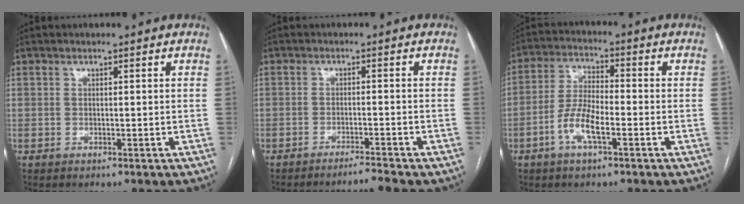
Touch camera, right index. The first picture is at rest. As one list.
[{"total": 3.2, "force": [-3.0, -0.9, 0.6], "torque": [-0.008, -0.011, -0.047]}, {"total": 7.2, "force": [-3.1, 2.2, 6.2], "torque": [-0.133, 0.004, -0.060]}]